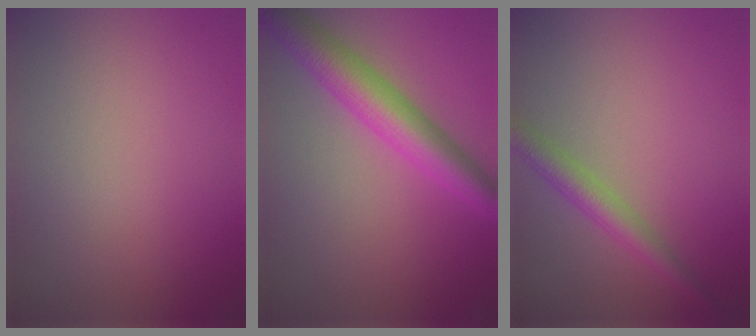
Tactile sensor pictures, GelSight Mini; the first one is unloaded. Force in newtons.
{"total": 5.6, "press": 5.6, "slide": 0.1}
{"total": 2.7, "press": 2.7, "slide": 0.1}